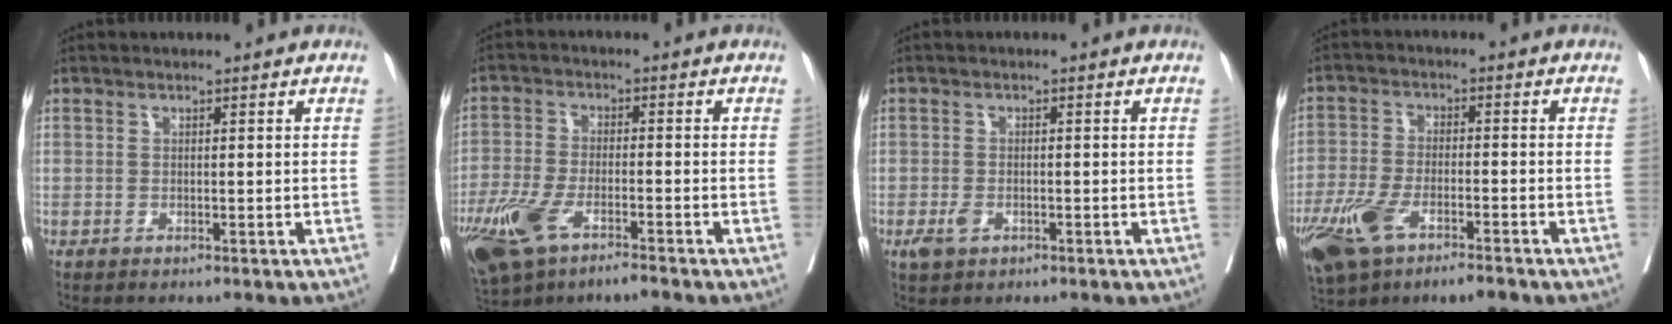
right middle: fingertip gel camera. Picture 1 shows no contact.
{"total": 10.7, "force": [-6.7, 3.7, 7.5], "torque": [-0.153, -0.011, -0.123]}
{"total": 2.4, "force": [-1.1, 1.4, 1.6], "torque": [-0.033, 0.000, -0.014]}
{"total": 11.3, "force": [-6.7, 4.0, 8.2], "torque": [-0.168, -0.009, -0.118]}